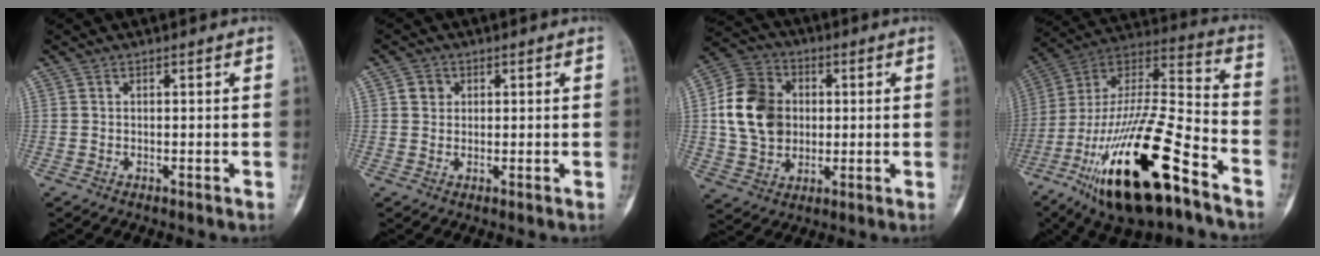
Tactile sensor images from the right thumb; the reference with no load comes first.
{"total": 2.4, "force": [0.7, 2.1, 0.8], "torque": [-0.001, -0.001, 0.008]}
{"total": 14.3, "force": [1.2, 11.5, 8.4], "torque": [-0.132, 0.012, 0.022]}
{"total": 29.3, "force": [-15.2, 9.1, 23.3], "torque": [-0.458, 0.056, -0.261]}